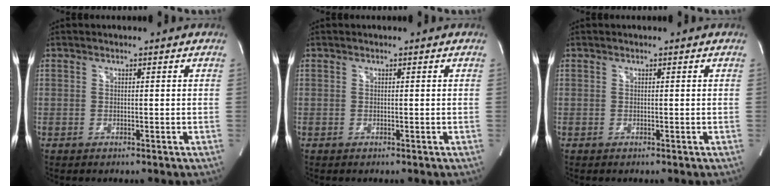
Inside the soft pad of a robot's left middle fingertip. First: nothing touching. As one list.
[{"total": 0.0}, {"total": 0.0}]